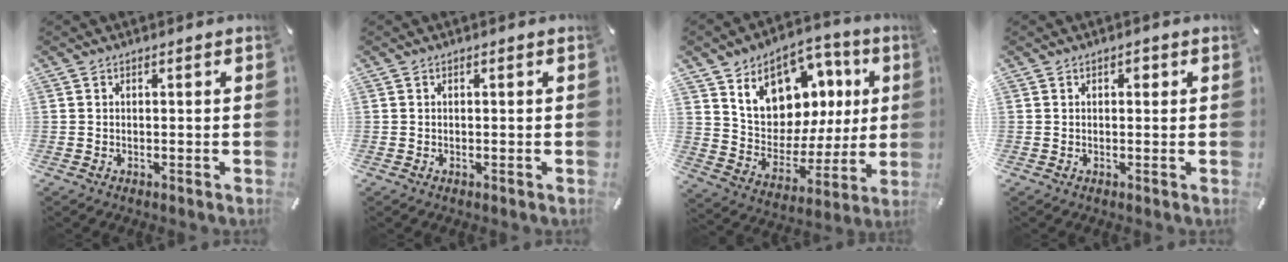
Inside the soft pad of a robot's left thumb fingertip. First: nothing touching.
{"total": 0.0}
{"total": 14.5, "force": [7.5, 10.8, 6.0], "torque": [-0.097, -0.060, 0.138]}
{"total": 1.5, "force": [0.5, 1.0, 1.0], "torque": [-0.014, 0.003, 0.005]}